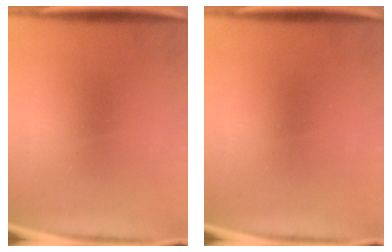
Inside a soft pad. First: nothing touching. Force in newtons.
{"total": 0.0}